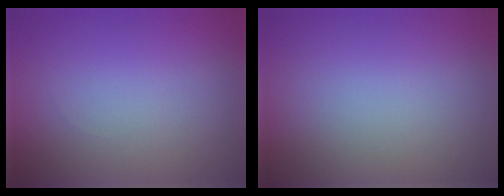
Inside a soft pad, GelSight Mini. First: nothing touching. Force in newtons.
{"total": 0.0}